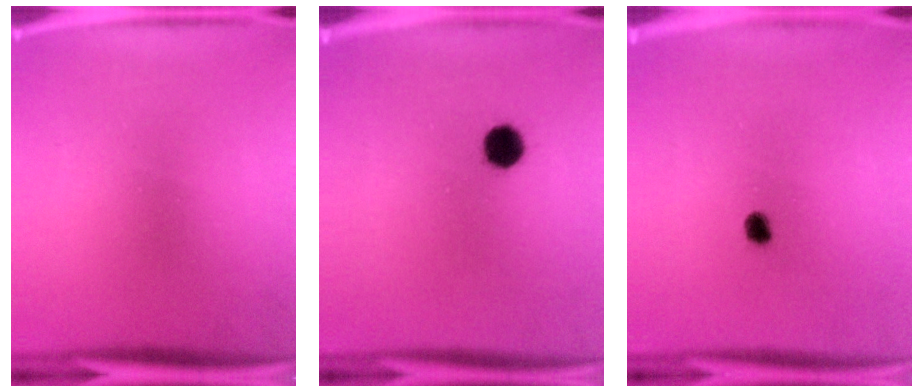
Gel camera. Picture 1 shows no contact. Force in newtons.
{"total": 4.7}
{"total": 1.9}